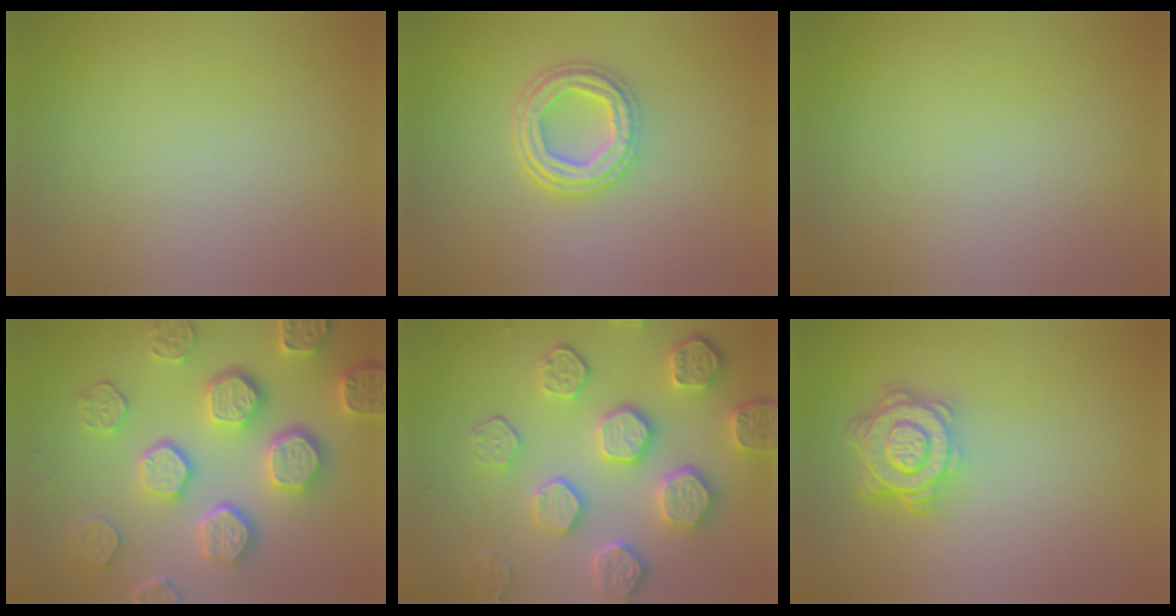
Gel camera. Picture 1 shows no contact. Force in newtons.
{"total": 4.3, "press": 3.3, "slide": 2.6}
{"total": 0.0}
{"total": 7.5, "press": 5.9, "slide": 4.6}
{"total": 7.0, "press": 5.7, "slide": 4.2}
{"total": 4.7, "press": 3.6, "slide": 3.1}